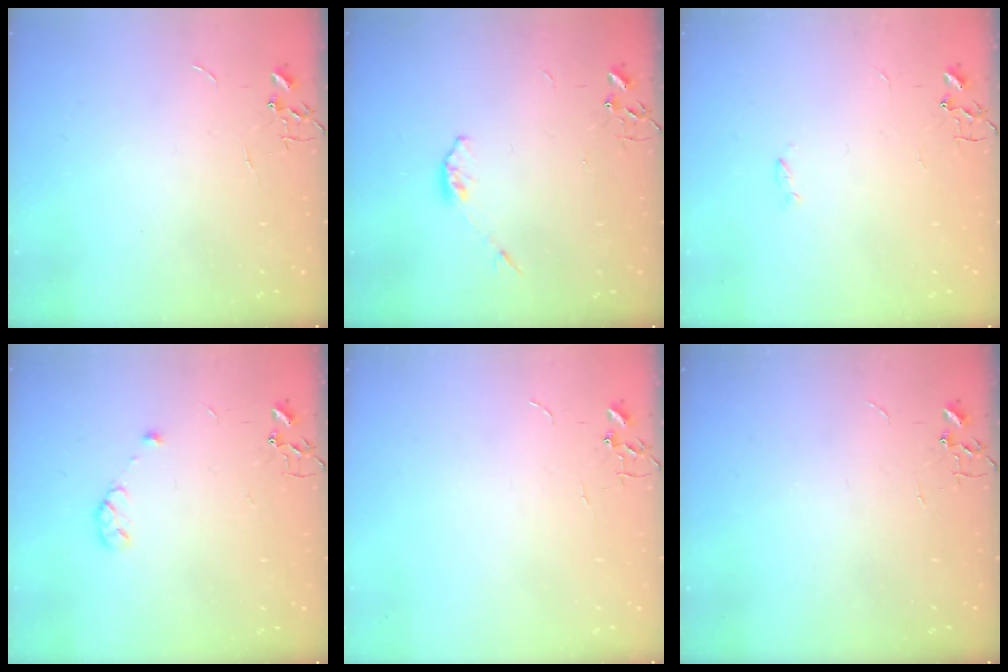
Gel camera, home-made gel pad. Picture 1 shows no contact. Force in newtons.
{"total": 3.1, "press": 3.1, "slide": 0.5}
{"total": 1.8, "press": 1.7, "slide": 0.4}
{"total": 5.5, "press": 5.4, "slide": 1.0}
{"total": 0.0}
{"total": 0.0}